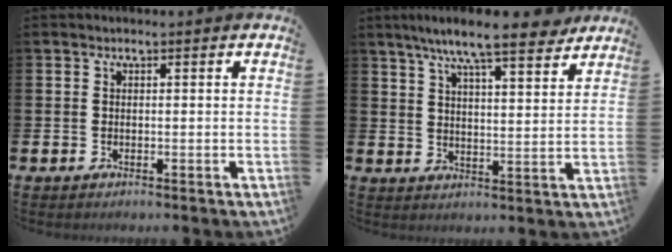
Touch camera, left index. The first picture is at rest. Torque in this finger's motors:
{"motor_torque": [0.96, -1.18, 1.06, 0.21]}